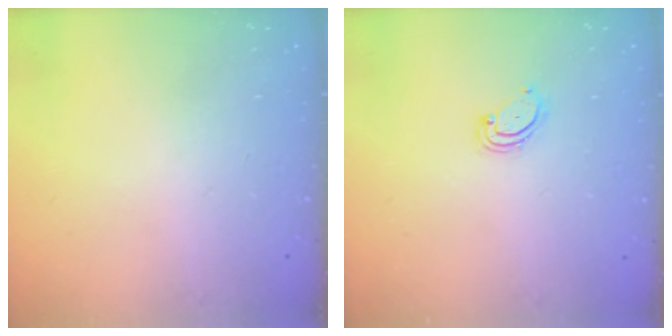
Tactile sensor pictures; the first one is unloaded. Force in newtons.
{"total": 3.0, "press": 3.0, "slide": 0.4}